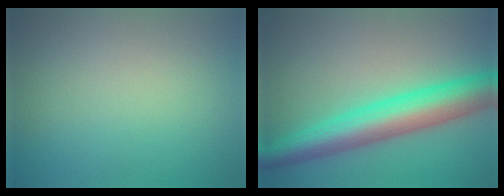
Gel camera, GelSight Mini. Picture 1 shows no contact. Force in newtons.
{"total": 7.6, "press": 7.6, "slide": 0.1}